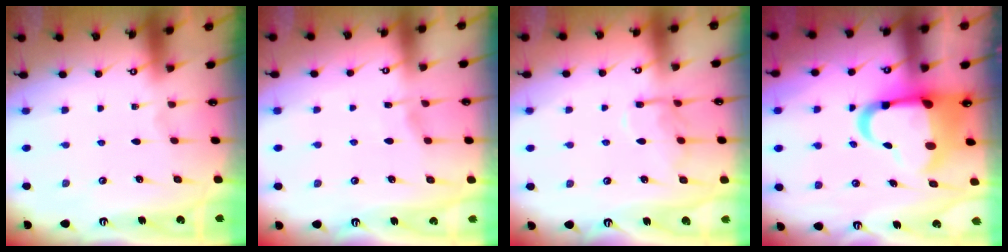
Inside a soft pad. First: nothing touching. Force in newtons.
{"total": 2.5, "press": 2.5, "slide": 0.4}
{"total": 11.6, "press": 11.5, "slide": 0.8}
{"total": 13.1, "press": 13.0, "slide": 2.0}